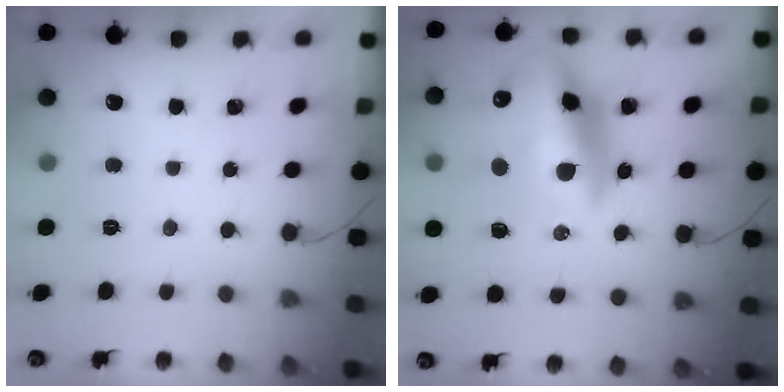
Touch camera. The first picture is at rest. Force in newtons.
{"total": 20.6, "press": 20.0, "slide": 5.1}